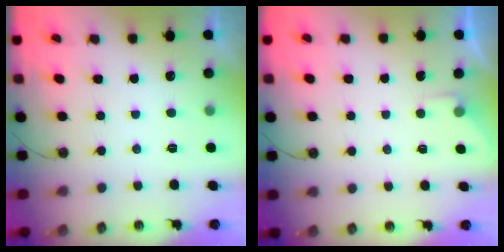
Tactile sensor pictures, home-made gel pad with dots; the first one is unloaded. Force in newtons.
{"total": 2.9, "press": 2.8, "slide": 0.4}